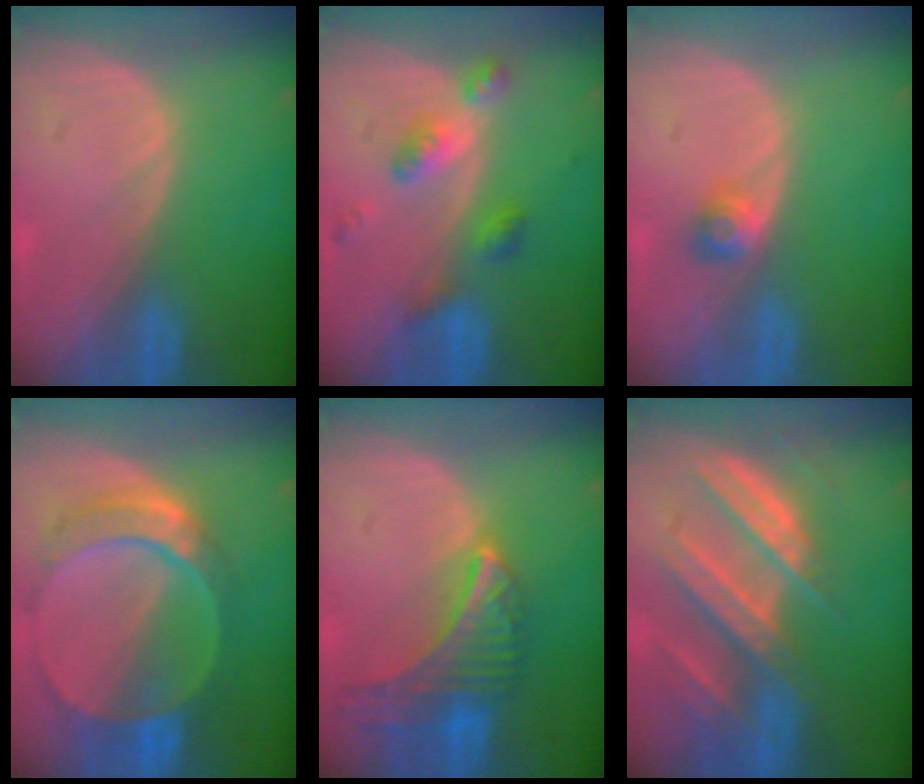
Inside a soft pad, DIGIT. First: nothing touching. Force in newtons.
{"total": 6.0, "press": 5.3, "slide": 2.8}
{"total": 2.5, "press": 2.2, "slide": 1.2}
{"total": 9.3, "press": 8.1, "slide": 4.6}
{"total": 9.0, "press": 7.9, "slide": 4.3}
{"total": 9.6, "press": 8.5, "slide": 4.5}